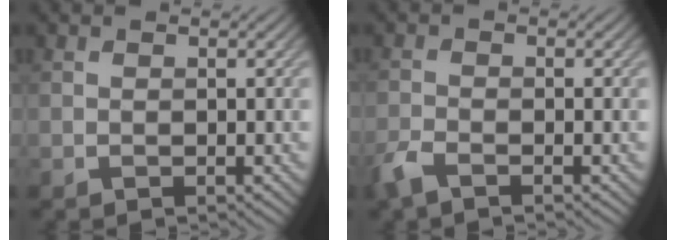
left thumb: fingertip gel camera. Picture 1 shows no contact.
{"total": 2.7, "force": [-2.0, 0.6, 1.7], "torque": [-0.044, -0.008, -0.050]}